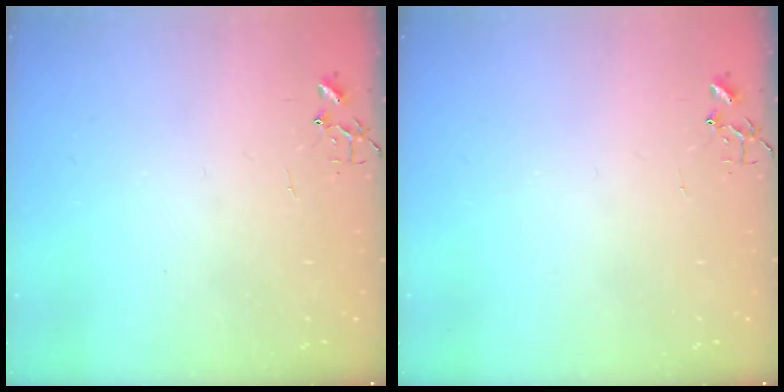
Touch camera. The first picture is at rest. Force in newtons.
{"total": 0.0}